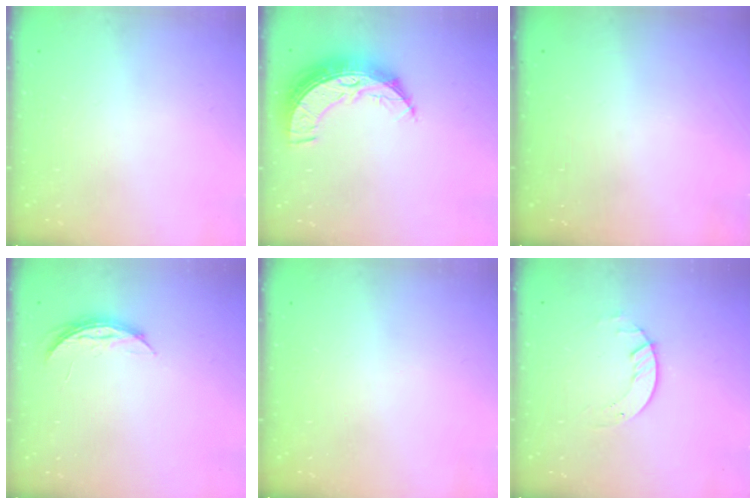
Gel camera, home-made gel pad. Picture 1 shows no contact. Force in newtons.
{"total": 9.9, "press": 9.9, "slide": 0.7}
{"total": 0.0}
{"total": 4.2, "press": 4.2, "slide": 0.5}
{"total": 0.0}
{"total": 2.7, "press": 2.7, "slide": 0.3}